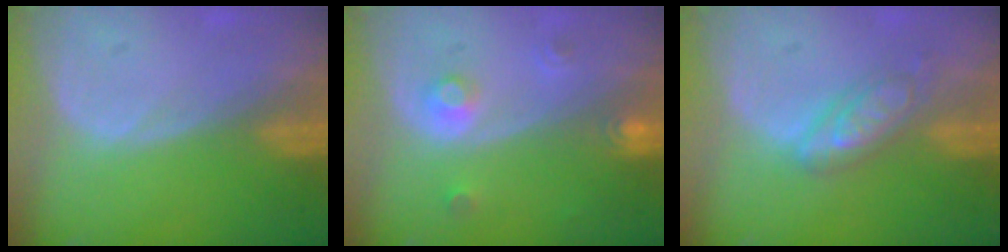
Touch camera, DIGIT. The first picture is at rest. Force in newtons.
{"total": 3.1, "press": 2.8, "slide": 1.2}
{"total": 5.3, "press": 5.2, "slide": 0.2}